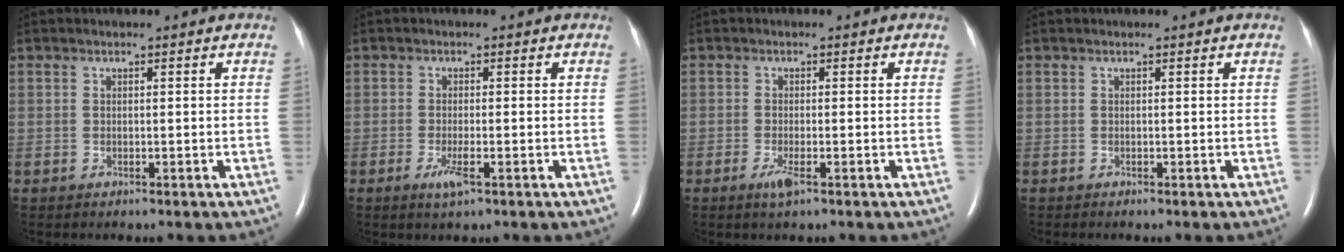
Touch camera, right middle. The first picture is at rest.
{"total": 2.6, "force": [-1.3, 0.3, 2.2], "torque": [-0.049, -0.007, -0.023]}
{"total": 2.1, "force": [-1.2, 0.2, 1.8], "torque": [-0.041, -0.005, -0.023]}
{"total": 0.0}